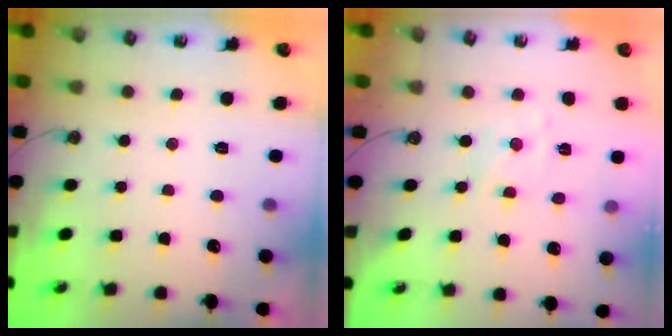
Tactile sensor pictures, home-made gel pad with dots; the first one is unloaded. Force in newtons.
{"total": 2.0, "press": 2.0, "slide": 0.3}